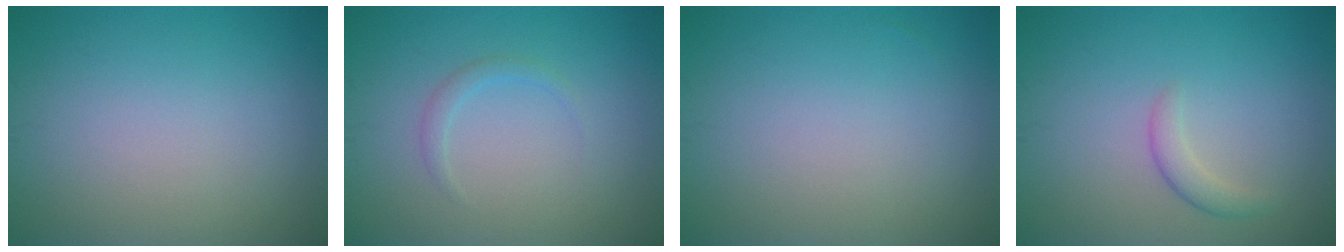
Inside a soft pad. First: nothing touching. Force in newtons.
{"total": 1.1, "press": 1.1, "slide": 0.1}
{"total": 0.0}
{"total": 1.6, "press": 1.6, "slide": 0.0}